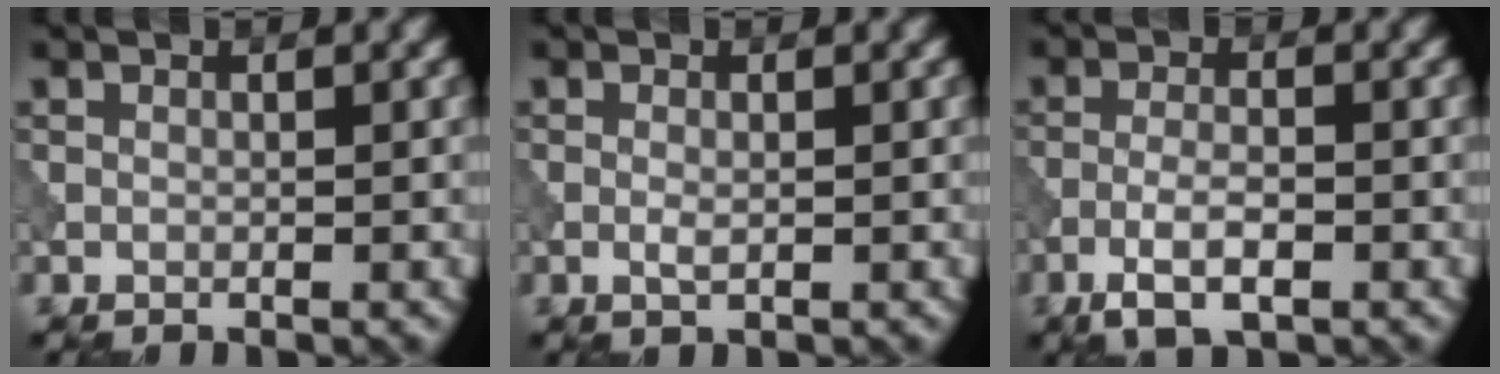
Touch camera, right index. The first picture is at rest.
{"total": 1.0, "force": [-0.2, 0.4, 0.9], "torque": [-0.020, -0.003, -0.004]}
{"total": 3.7, "force": [-1.9, 1.3, 2.9], "torque": [-0.060, 0.000, -0.039]}